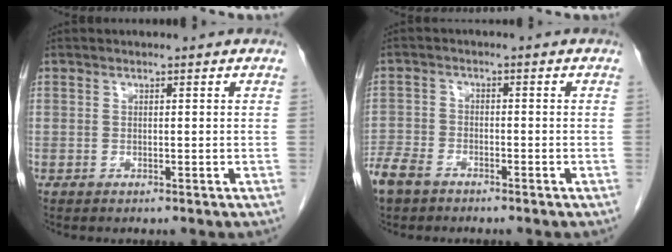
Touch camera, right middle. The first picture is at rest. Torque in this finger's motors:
{"motor_torque": [0.15, -0.16, 0.29, 0.09]}